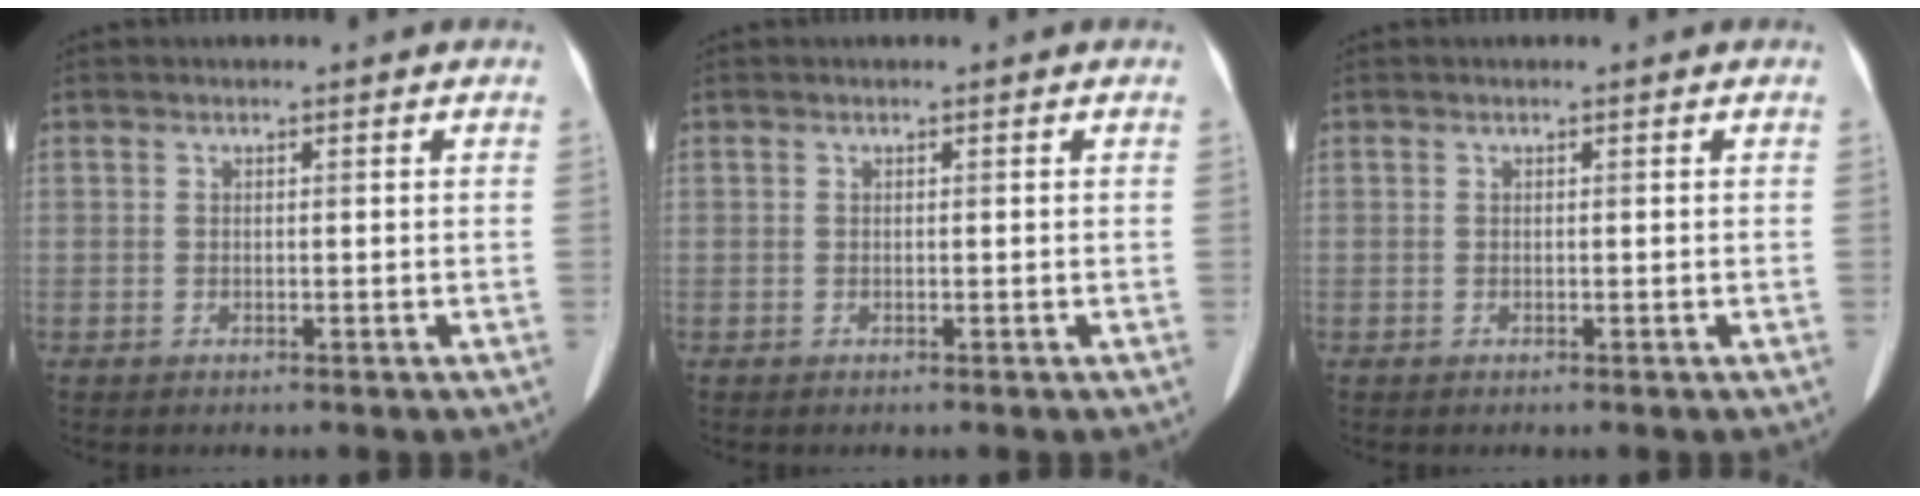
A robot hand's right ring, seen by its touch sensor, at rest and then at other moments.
{"total": 0.0}
{"total": 0.0}